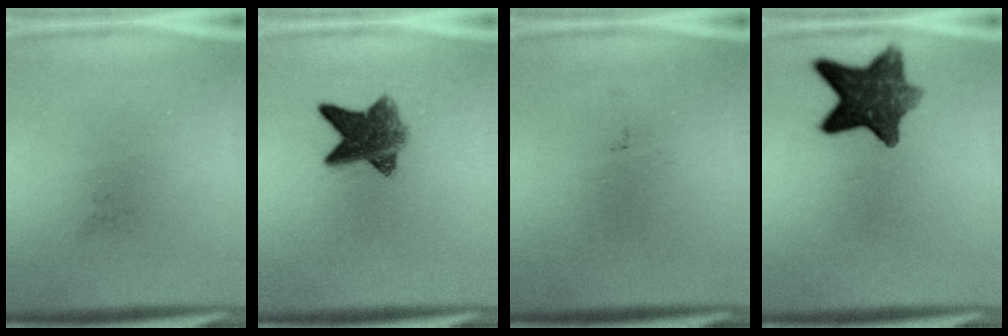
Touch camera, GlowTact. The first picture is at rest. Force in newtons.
{"total": 7.9}
{"total": 0.0}
{"total": 10.3}